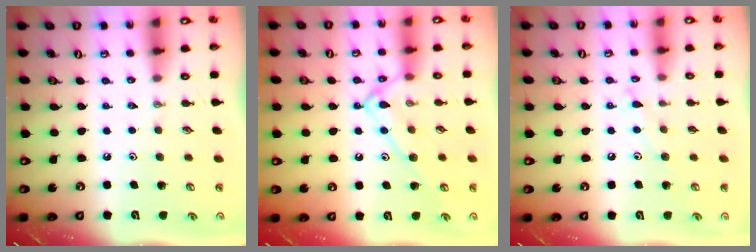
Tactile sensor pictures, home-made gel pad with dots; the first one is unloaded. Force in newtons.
{"total": 11.6, "press": 11.6, "slide": 0.5}
{"total": 6.7, "press": 6.7, "slide": 0.4}